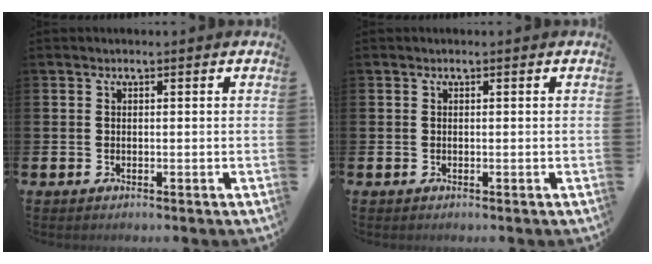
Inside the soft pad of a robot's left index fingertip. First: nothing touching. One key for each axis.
{"total": 0.0}